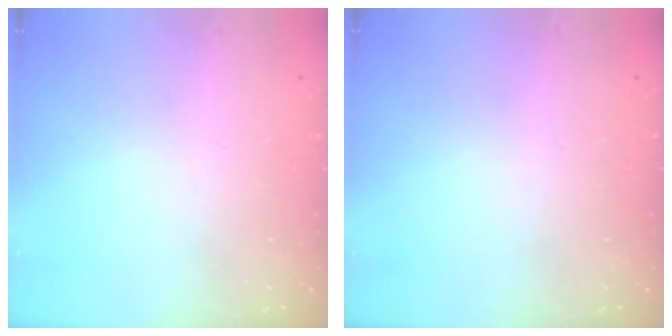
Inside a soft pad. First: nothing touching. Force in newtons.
{"total": 2.6, "press": 2.6, "slide": 0.2}